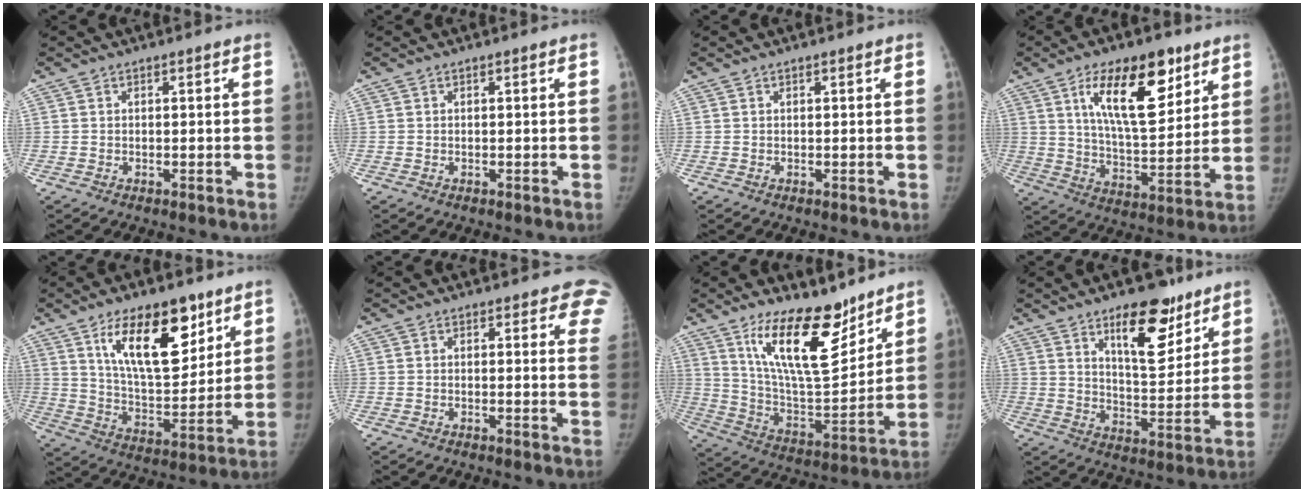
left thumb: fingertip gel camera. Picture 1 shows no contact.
{"total": 0.0}
{"total": 0.0}
{"total": 17.9, "force": [8.9, 7.7, 13.5], "torque": [-0.177, -0.043, 0.153]}
{"total": 18.5, "force": [10.0, 8.4, 13.1], "torque": [-0.161, -0.057, 0.177]}
{"total": 6.2, "force": [4.7, 2.4, 3.1], "torque": [-0.001, -0.021, 0.030]}
{"total": 19.2, "force": [12.7, 7.0, 12.6], "torque": [-0.169, -0.091, 0.230]}
{"total": 14.6, "force": [9.1, 6.1, 9.7], "torque": [-0.101, -0.059, 0.141]}